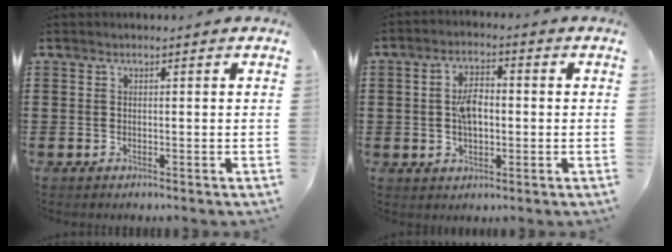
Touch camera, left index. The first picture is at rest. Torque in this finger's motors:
{"motor_torque": [1.19, 0.42, 0.33, 0.11]}